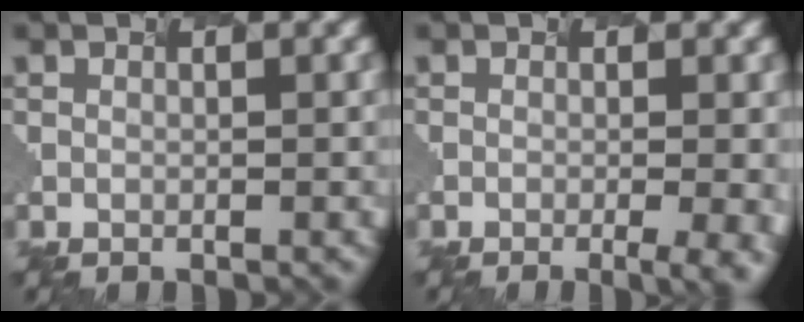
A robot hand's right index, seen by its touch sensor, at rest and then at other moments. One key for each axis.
{"total": 5.6, "fx": -1.6, "fy": 1.8, "fz": 5.1, "tx": -0.032, "ty": -0.004, "tz": 0.009}